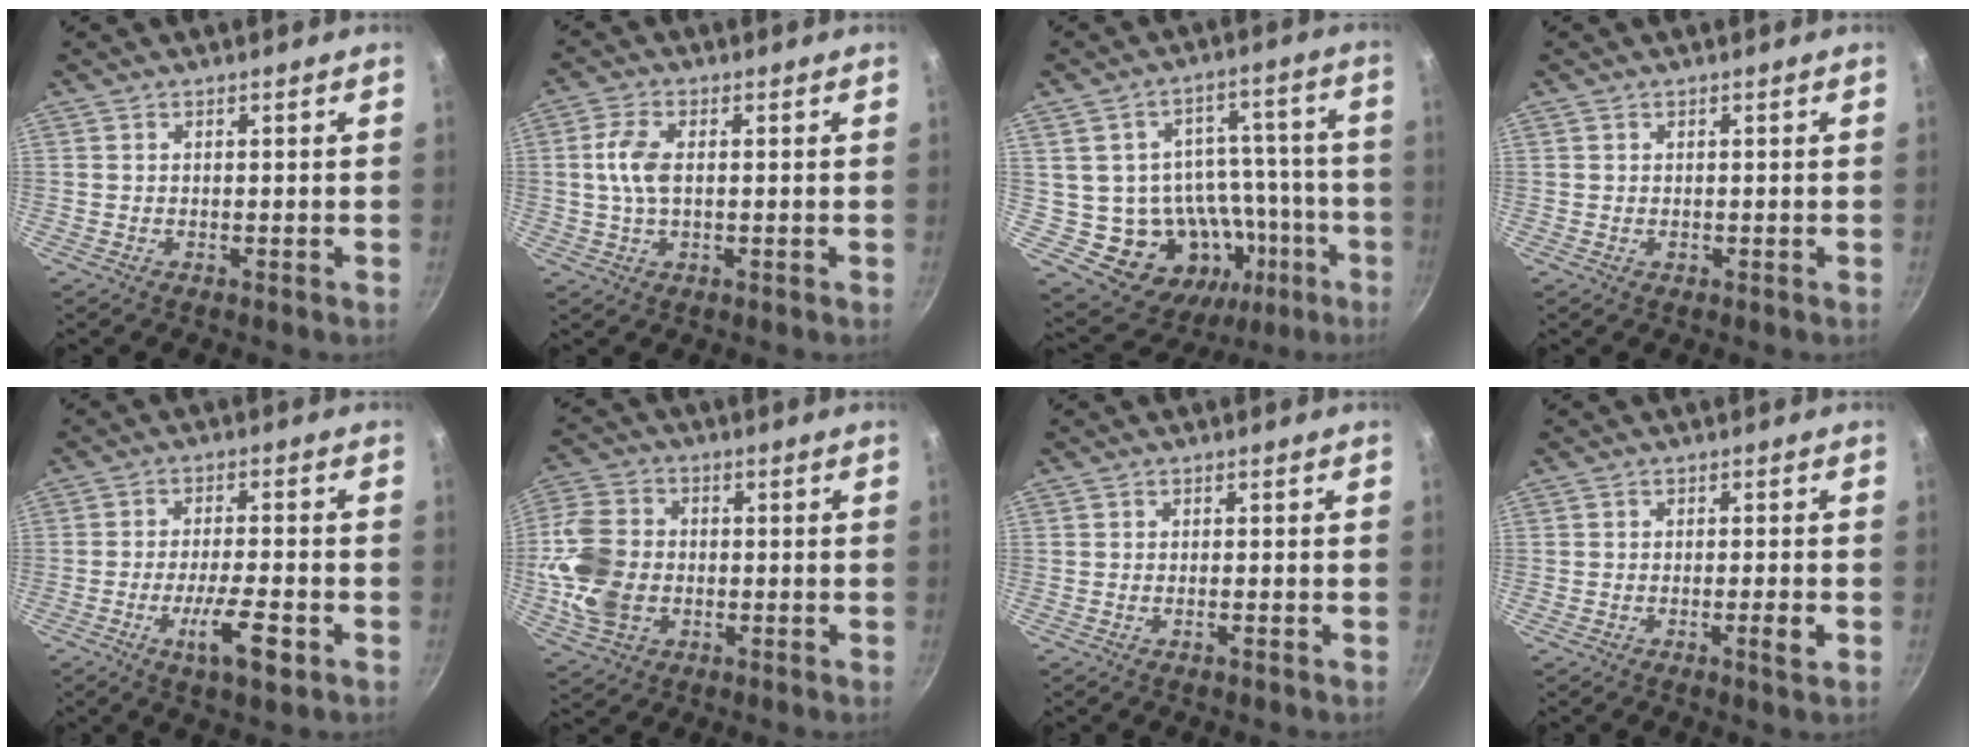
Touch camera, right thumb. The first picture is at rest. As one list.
[{"total": 5.9, "force": [0.5, 3.0, 5.1], "torque": [-0.107, 0.008, 0.008]}, {"total": 20.0, "force": [-5.1, 15.3, 11.9], "torque": [-0.139, 0.048, -0.041]}, {"total": 0.6, "force": [0.1, 0.5, 0.3], "torque": [0.000, 0.001, 0.002]}, {"total": 8.9, "force": [-3.7, 2.1, 7.9], "torque": [-0.131, 0.012, -0.063]}, {"total": 14.1, "force": [-1.6, 10.1, 9.7], "torque": [-0.198, 0.011, -0.034]}, {"total": 0.8, "force": [-0.5, 0.0, 0.6], "torque": [-0.017, 0.003, -0.011]}, {"total": 2.9, "force": [-1.1, 0.4, 2.6], "torque": [-0.039, 0.008, -0.014]}]